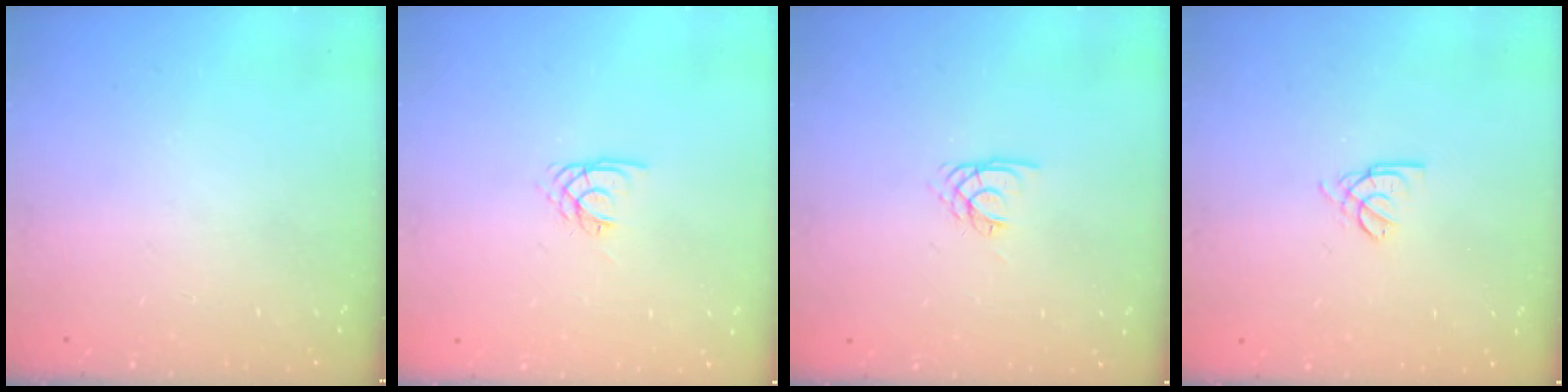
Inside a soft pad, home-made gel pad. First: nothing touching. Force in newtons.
{"total": 2.1, "press": 2.1, "slide": 0.4}
{"total": 2.1, "press": 2.1, "slide": 0.4}
{"total": 2.5, "press": 2.5, "slide": 0.5}